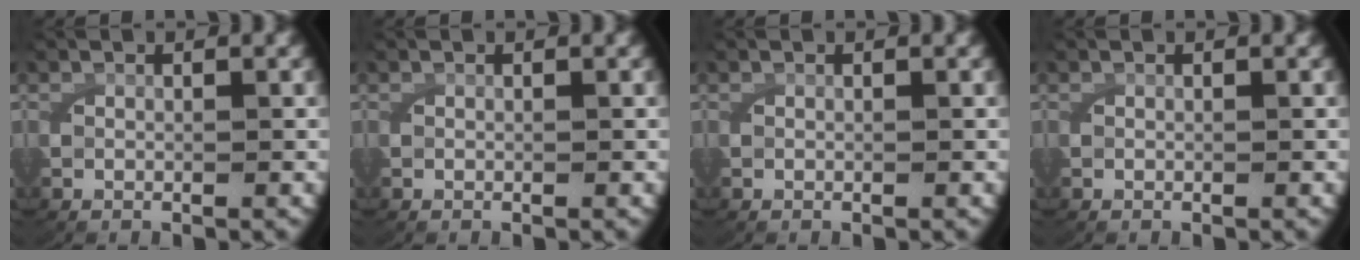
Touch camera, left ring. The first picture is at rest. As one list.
[{"total": 0.0}, {"total": 0.0}, {"total": 0.0}]